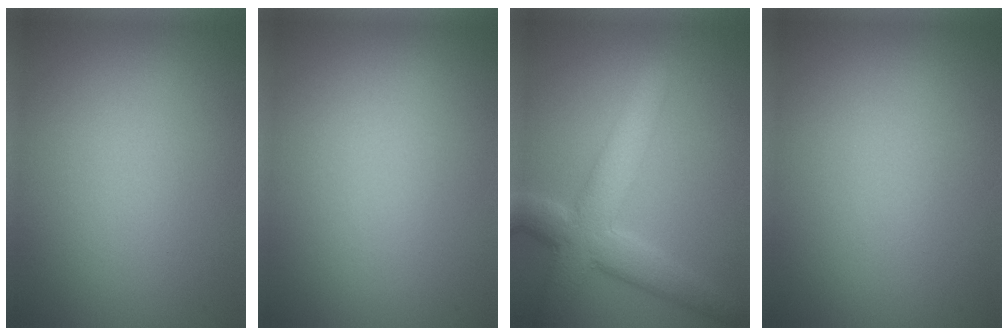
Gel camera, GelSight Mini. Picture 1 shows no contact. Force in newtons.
{"total": 0.0}
{"total": 6.4, "press": 6.4, "slide": 0.5}
{"total": 0.0}